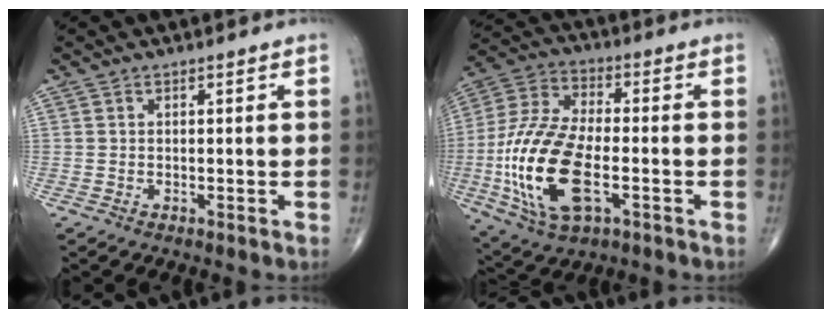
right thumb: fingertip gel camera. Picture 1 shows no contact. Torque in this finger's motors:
{"motor_torque": [2.14, 1.20, 2.07, -0.37, 0.75]}